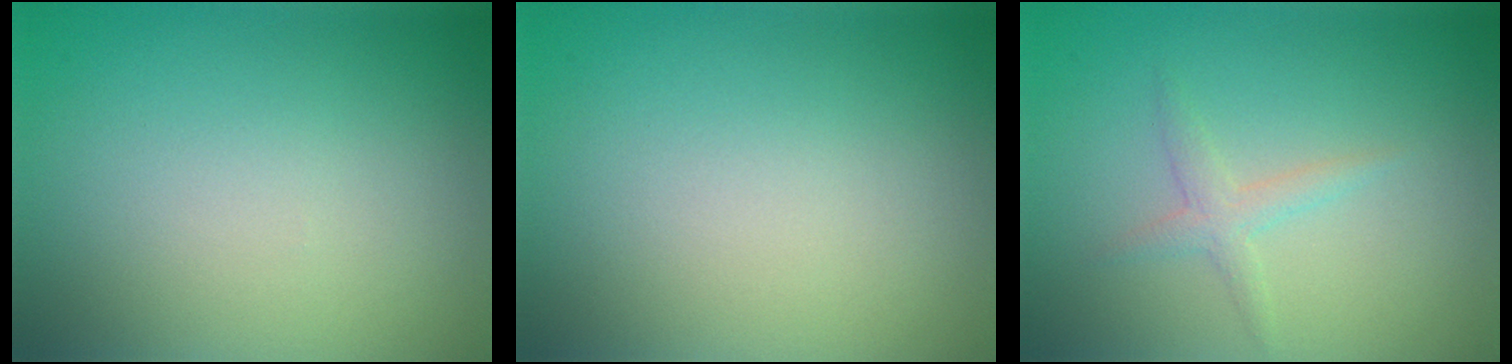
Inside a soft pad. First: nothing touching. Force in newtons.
{"total": 0.0}
{"total": 1.6, "press": 1.6, "slide": 0.1}